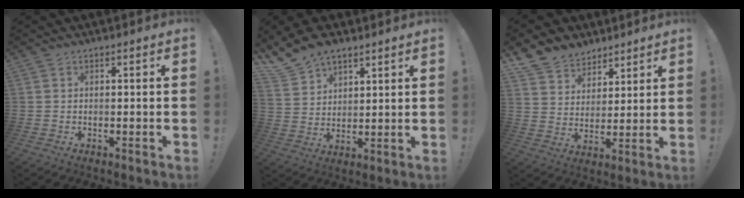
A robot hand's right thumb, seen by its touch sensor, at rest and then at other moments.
{"total": 9.4, "force": [7.6, 4.8, 2.7], "torque": [-0.061, -0.049, 0.152]}
{"total": 9.3, "force": [7.2, 5.9, 0.8], "torque": [-0.022, -0.061, 0.145]}